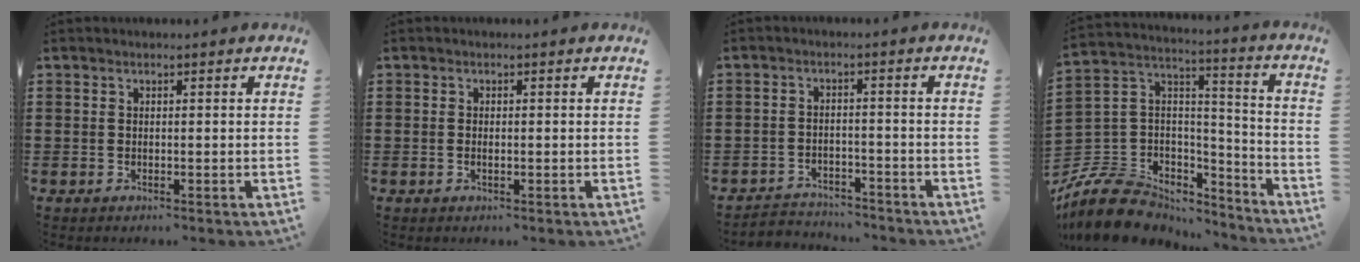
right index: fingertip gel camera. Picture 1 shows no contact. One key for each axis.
{"total": 0.7, "fx": -0.1, "fy": 0.3, "fz": 0.6, "tx": -0.013, "ty": -0.002, "tz": -0.002}
{"total": 3.1, "fx": -3.1, "fy": 0.6, "fz": -0.2, "tx": -0.005, "ty": 0.000, "tz": -0.067}
{"total": 10.5, "fx": -7.8, "fy": 6.3, "fz": 3.2, "tx": -0.099, "ty": 0.010, "tz": -0.151}